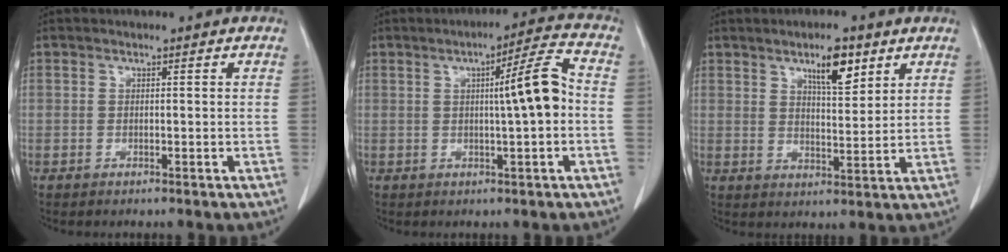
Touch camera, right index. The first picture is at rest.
{"total": 7.6, "force": [0.1, -0.2, 7.6], "torque": [-0.111, 0.011, -0.003]}
{"total": 6.7, "force": [3.9, 1.8, 5.1], "torque": [-0.086, -0.001, 0.066]}